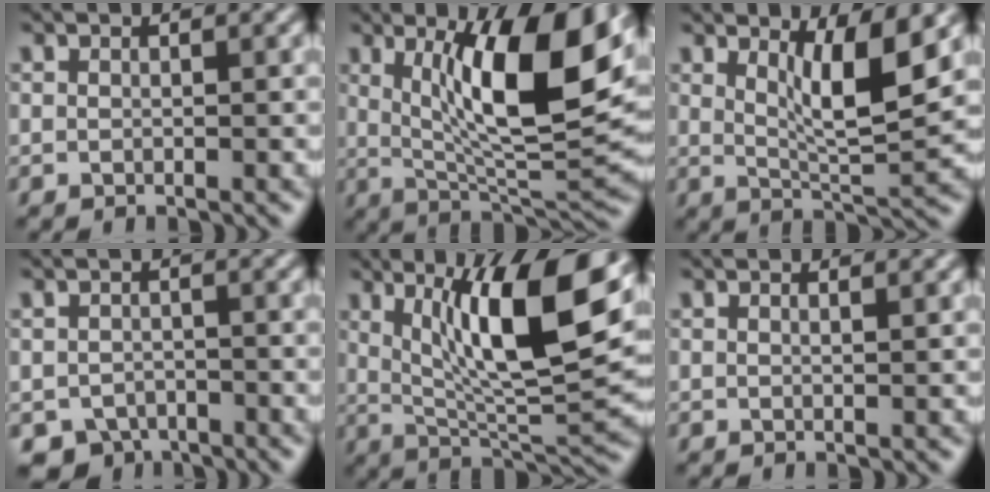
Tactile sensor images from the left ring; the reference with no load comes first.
{"total": 12.4, "force": [3.7, 3.3, 11.3], "torque": [-0.176, -0.006, 0.065]}
{"total": 5.5, "force": [2.3, 1.2, 4.9], "torque": [-0.078, -0.011, 0.042]}
{"total": 2.9, "force": [-2.2, 1.8, 0.6], "torque": [0.000, -0.007, -0.042]}
{"total": 12.4, "force": [4.4, 2.9, 11.2], "torque": [-0.173, -0.005, 0.079]}
{"total": 0.7, "force": [0.6, 0.2, 0.4], "torque": [-0.003, -0.001, 0.005]}